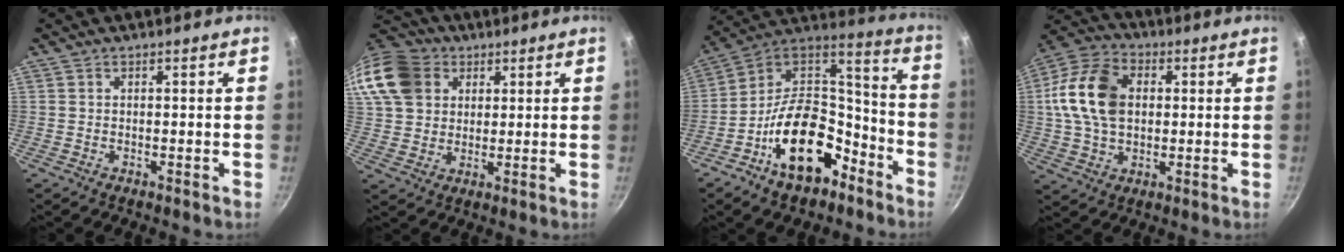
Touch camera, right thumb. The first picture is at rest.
{"total": 17.3, "force": [6.6, 13.7, 8.3], "torque": [-0.181, 0.017, 0.122]}
{"total": 20.8, "force": [-10.2, 12.2, 13.4], "torque": [-0.176, 0.093, -0.175]}
{"total": 15.6, "force": [2.1, 10.8, 11.1], "torque": [-0.191, 0.016, 0.026]}